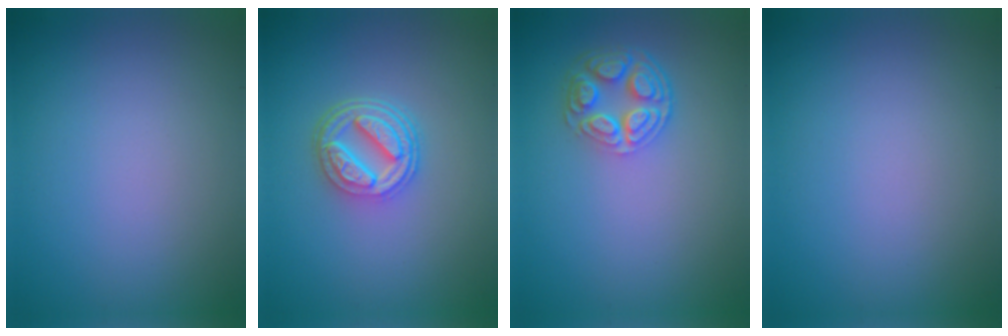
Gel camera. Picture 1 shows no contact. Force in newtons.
{"total": 4.9, "press": 3.7, "slide": 3.2}
{"total": 4.3, "press": 3.3, "slide": 2.8}
{"total": 0.0}